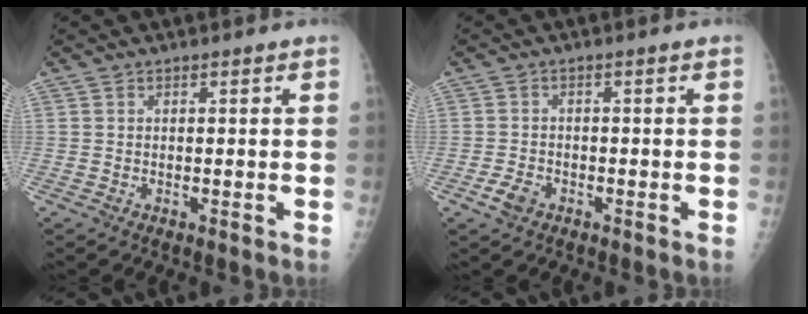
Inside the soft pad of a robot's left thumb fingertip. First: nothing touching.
{"total": 2.8, "force": [-1.6, 1.7, 1.6], "torque": [-0.032, 0.008, -0.026]}